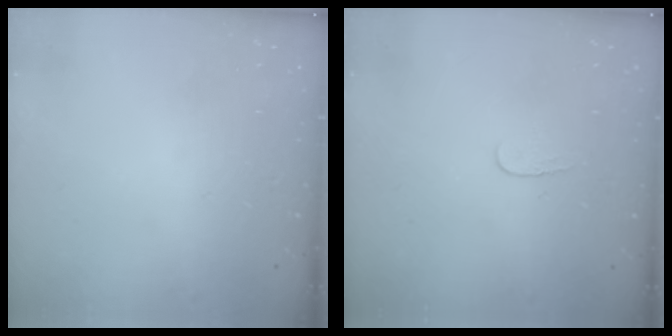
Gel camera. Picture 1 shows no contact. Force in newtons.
{"total": 3.5, "press": 3.4, "slide": 0.4}